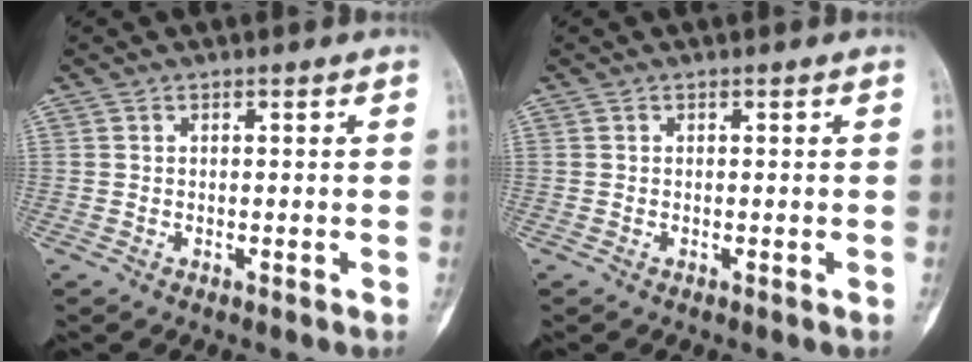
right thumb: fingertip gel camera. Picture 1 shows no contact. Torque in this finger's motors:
{"motor_torque": [0.32, -0.20, 0.04, 0.04, 0.02]}